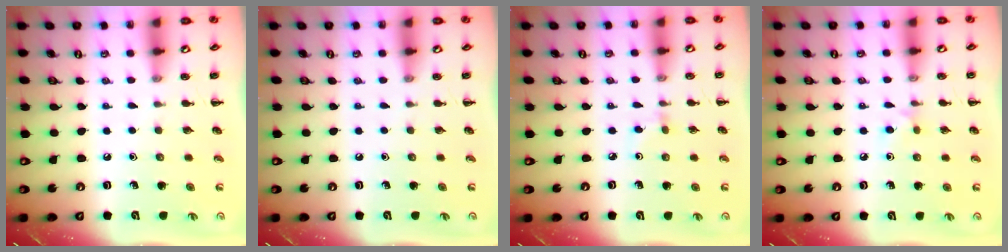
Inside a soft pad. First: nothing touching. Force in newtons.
{"total": 0.0}
{"total": 2.5, "press": 2.3, "slide": 1.0}
{"total": 4.4, "press": 4.1, "slide": 1.4}